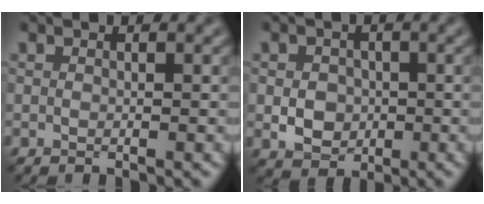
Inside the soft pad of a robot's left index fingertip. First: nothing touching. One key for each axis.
{"total": 3.4, "fx": -0.4, "fy": 2.7, "fz": 2.0, "tx": -0.038, "ty": -0.003, "tz": -0.010}